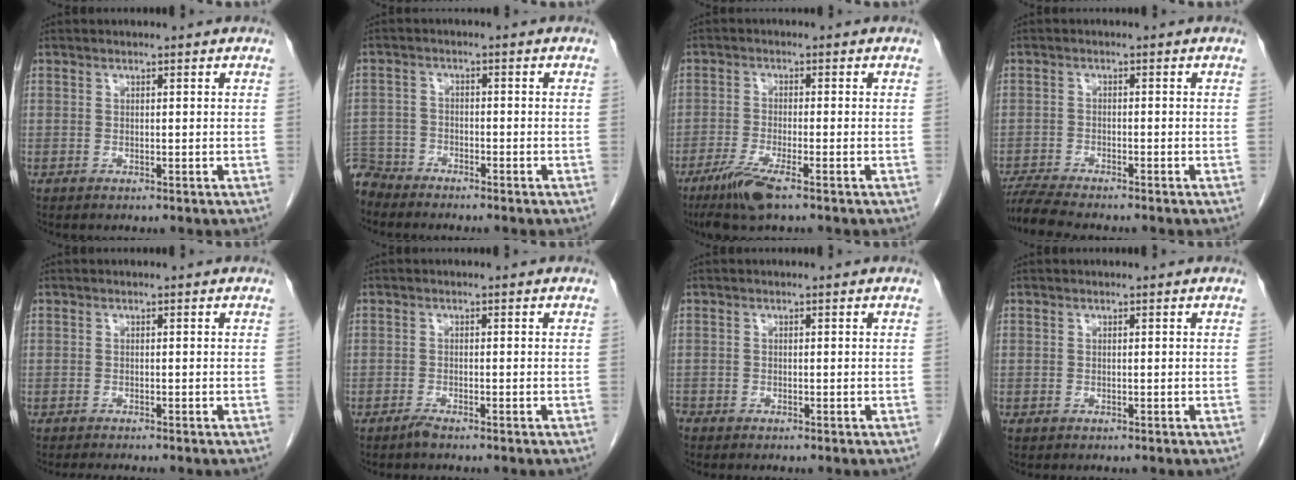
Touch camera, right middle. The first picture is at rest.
{"total": 5.9, "force": [-5.5, 1.9, -0.4], "torque": [0.008, -0.004, -0.111]}
{"total": 6.0, "force": [-3.9, 0.3, 4.6], "torque": [-0.095, -0.018, -0.074]}
{"total": 5.9, "force": [-5.4, -0.1, 2.3], "torque": [-0.041, -0.017, -0.094]}
{"total": 2.3, "force": [-2.0, -0.1, 1.0], "torque": [-0.018, -0.006, -0.029]}
{"total": 1.1, "force": [-1.0, -0.1, 0.5], "torque": [-0.015, -0.002, -0.019]}
{"total": 0.9, "force": [-0.8, 0.3, 0.1], "torque": [-0.009, -0.002, -0.018]}
{"total": 0.0}